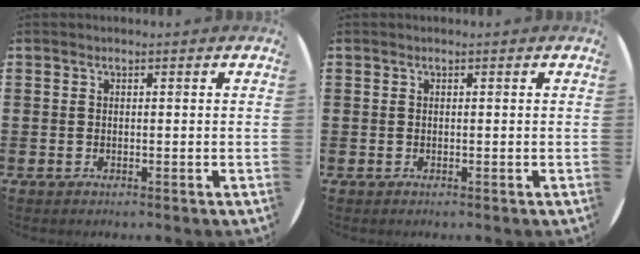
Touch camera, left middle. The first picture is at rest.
{"total": 0.0}